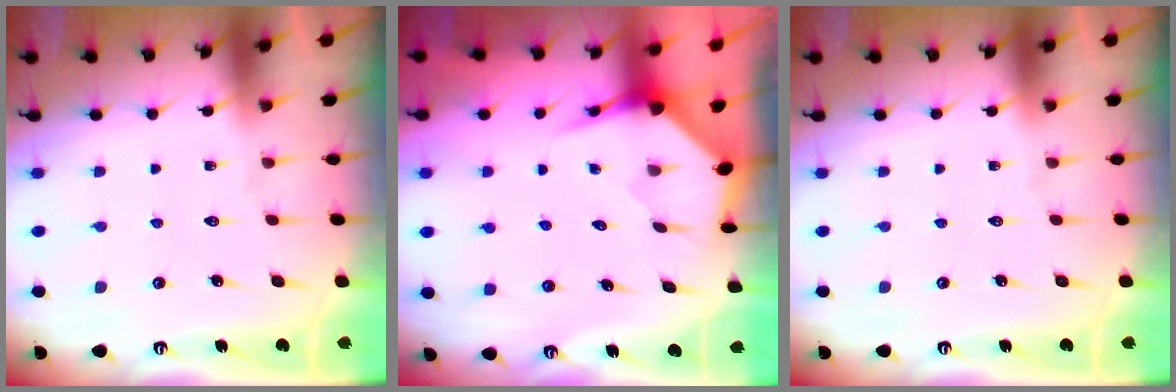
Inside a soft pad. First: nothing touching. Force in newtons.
{"total": 4.0, "press": 4.0, "slide": 0.4}
{"total": 0.0}